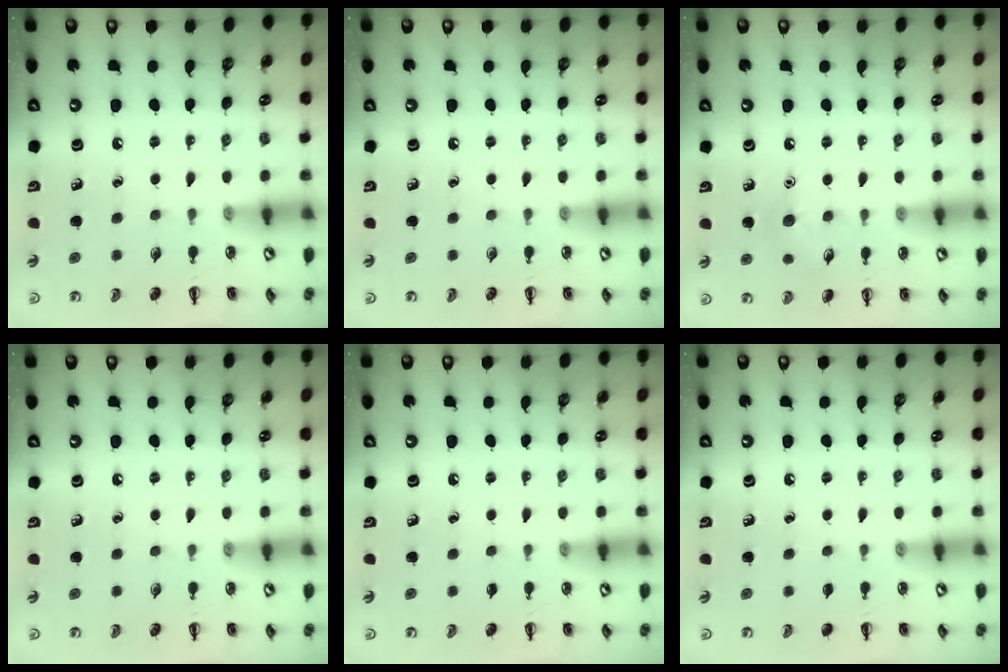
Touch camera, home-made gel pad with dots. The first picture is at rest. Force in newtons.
{"total": 0.0}
{"total": 7.0, "press": 6.8, "slide": 1.8}
{"total": 0.0}
{"total": 0.0}
{"total": 0.0}